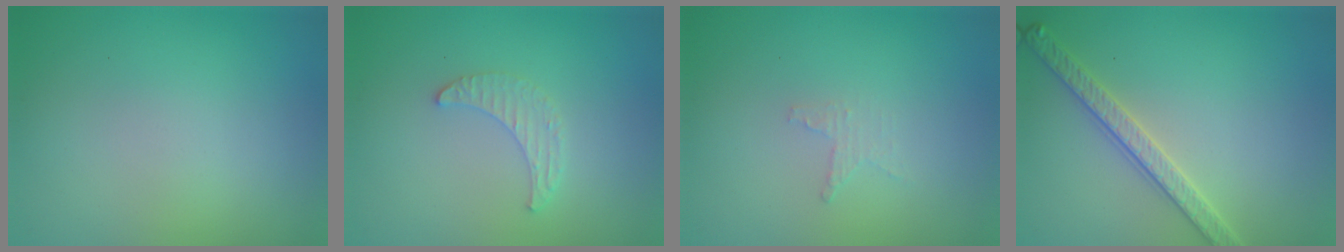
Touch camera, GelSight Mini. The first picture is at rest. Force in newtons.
{"total": 1.6, "press": 1.5, "slide": 0.4}
{"total": 0.9, "press": 0.8, "slide": 0.3}
{"total": 2.8, "press": 2.7, "slide": 0.7}